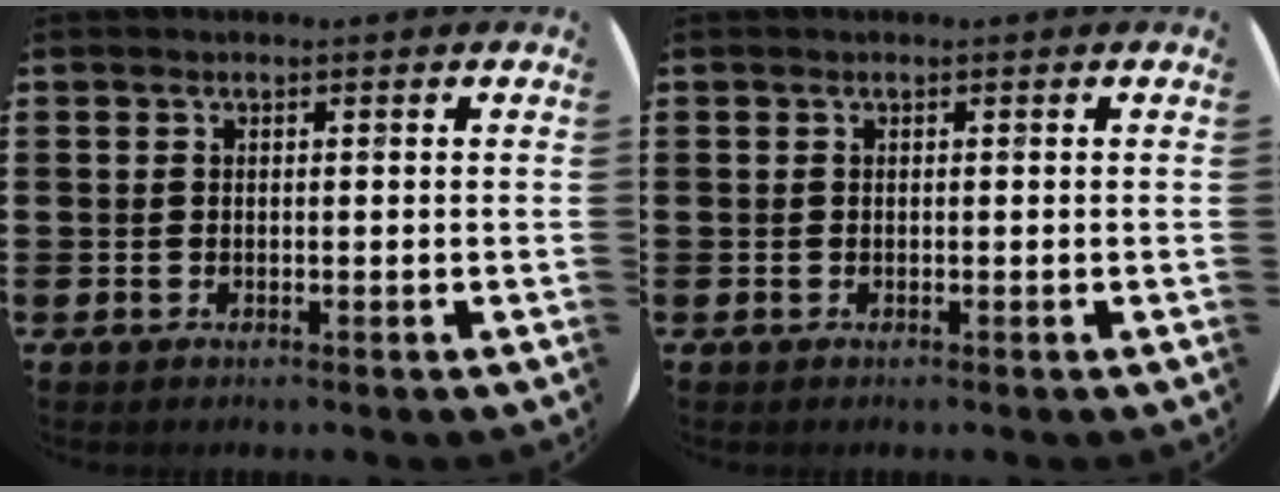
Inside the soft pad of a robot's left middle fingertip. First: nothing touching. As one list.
[{"total": 0.0}]